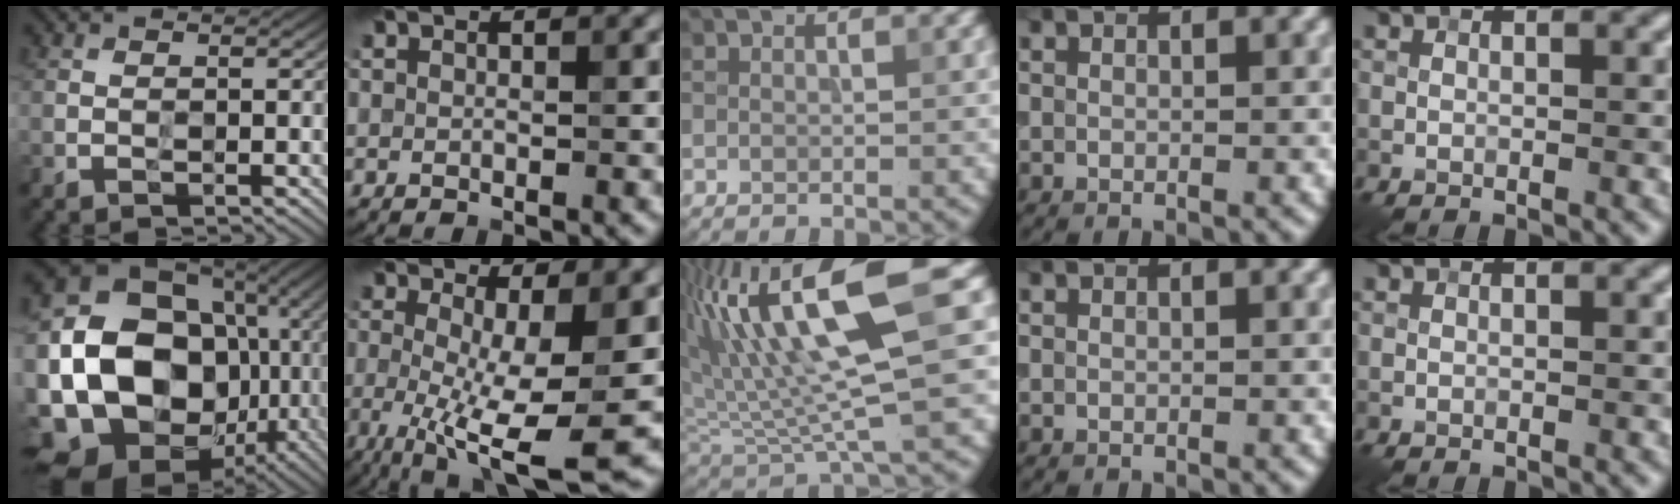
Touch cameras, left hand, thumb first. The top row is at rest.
{"thumb": {"total": 22.3, "force": [-2.6, 17.9, 13.1], "torque": [-0.284, -0.049, -0.024]}, "index": {"total": 9.4, "force": [-1.7, 2.4, 9.0], "torque": [-0.153, -0.021, -0.025]}, "middle": {"total": 12.3, "force": [3.8, 2.7, 11.4], "torque": [-0.205, 0.006, 0.073]}}